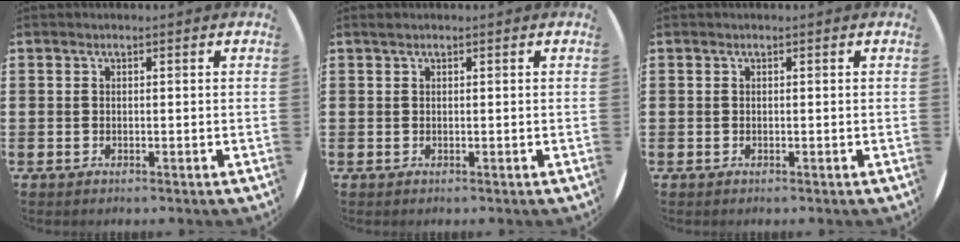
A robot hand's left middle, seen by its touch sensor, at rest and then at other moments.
{"total": 0.0}
{"total": 0.0}